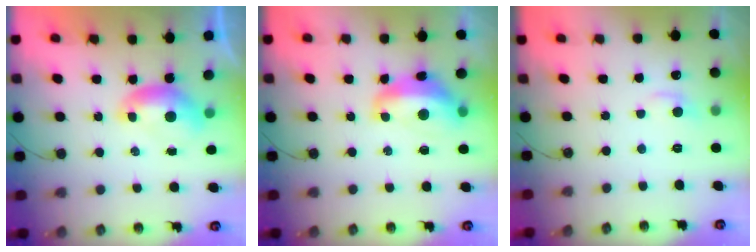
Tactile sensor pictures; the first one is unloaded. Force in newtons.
{"total": 6.3, "press": 6.2, "slide": 1.2}
{"total": 0.8, "press": 0.1, "slide": 0.8}